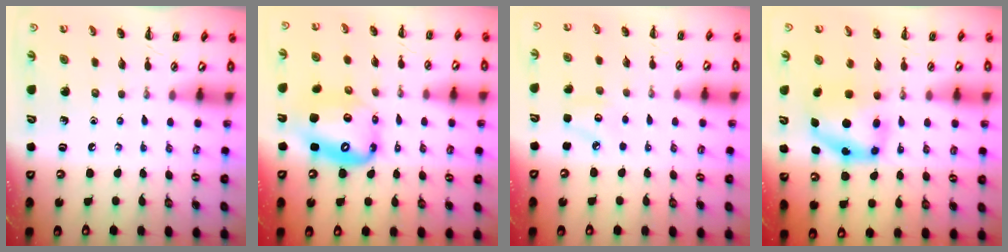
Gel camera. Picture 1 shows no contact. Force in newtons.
{"total": 12.9, "press": 12.5, "slide": 3.3}
{"total": 3.6, "press": 3.5, "slide": 0.7}
{"total": 7.5, "press": 7.4, "slide": 1.3}